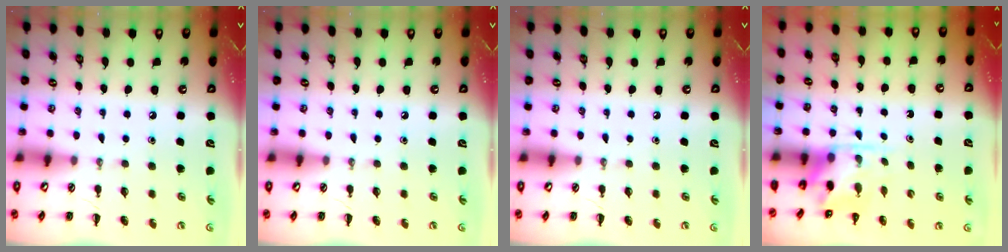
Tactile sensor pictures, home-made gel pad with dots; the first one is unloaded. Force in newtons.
{"total": 0.0}
{"total": 0.0}
{"total": 4.8, "press": 4.7, "slide": 0.4}